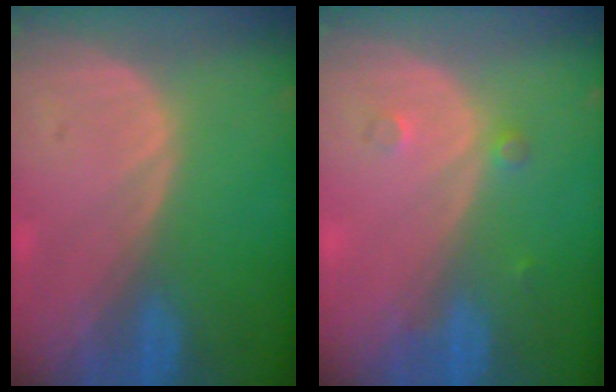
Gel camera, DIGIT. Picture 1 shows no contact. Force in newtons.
{"total": 1.5, "press": 1.5, "slide": 0.1}